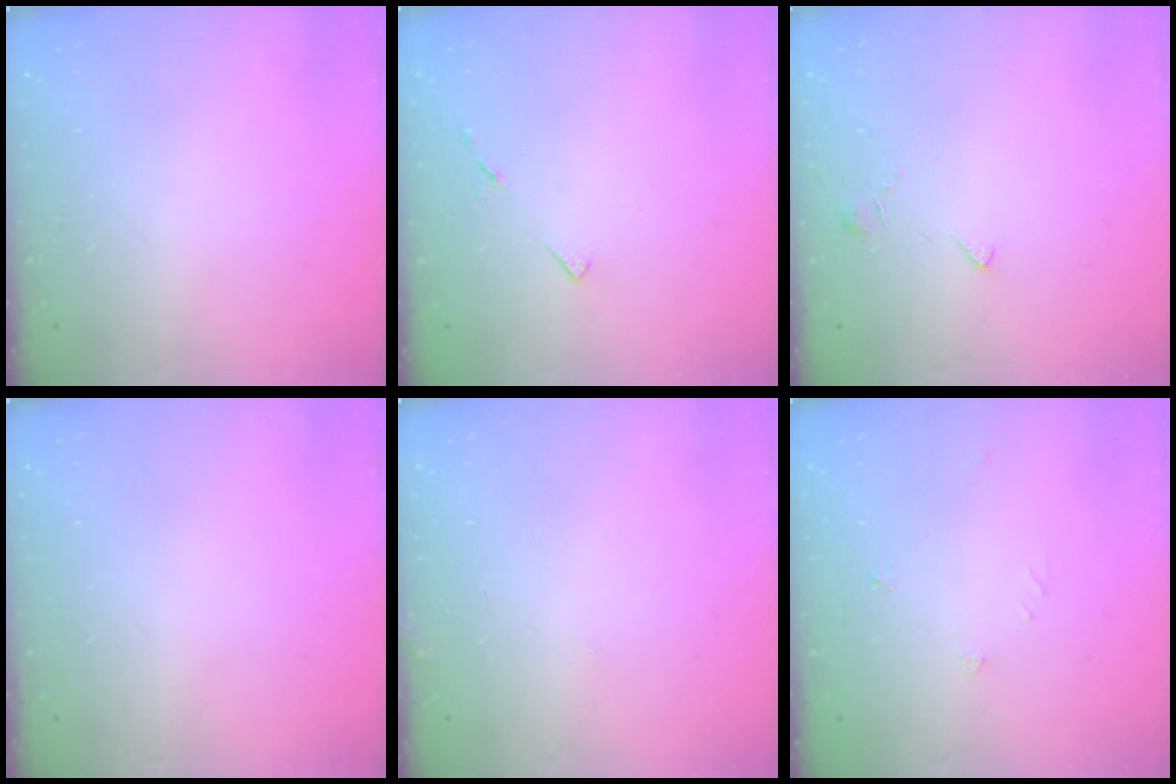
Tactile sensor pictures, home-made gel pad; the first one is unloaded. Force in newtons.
{"total": 4.9, "press": 4.8, "slide": 0.6}
{"total": 2.7, "press": 2.6, "slide": 0.5}
{"total": 0.0}
{"total": 1.9, "press": 1.9, "slide": 0.2}
{"total": 3.6, "press": 3.6, "slide": 0.5}